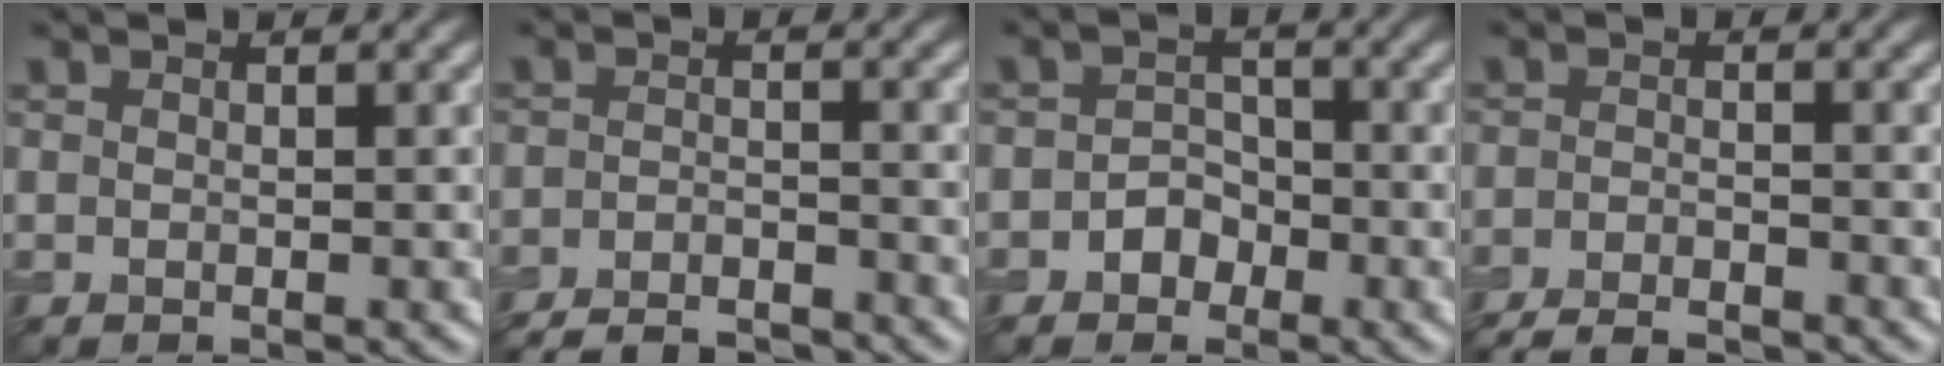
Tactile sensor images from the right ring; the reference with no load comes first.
{"total": 5.3, "force": [-4.8, 1.0, 1.9], "torque": [-0.030, -0.011, -0.081]}
{"total": 2.2, "force": [-1.1, 1.7, 0.8], "torque": [-0.009, 0.006, -0.022]}
{"total": 4.8, "force": [-4.3, 0.9, 1.9], "torque": [-0.036, -0.014, -0.077]}